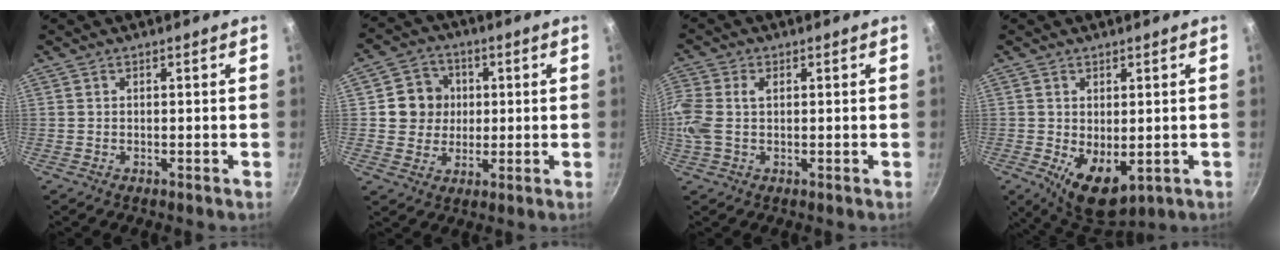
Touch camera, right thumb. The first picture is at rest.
{"total": 8.3, "force": [1.2, 7.8, 2.6], "torque": [-0.006, 0.008, 0.014]}
{"total": 7.2, "force": [0.7, 4.5, 5.6], "torque": [-0.125, 0.011, 0.007]}
{"total": 9.0, "force": [-1.2, 5.2, 7.3], "torque": [-0.095, -0.017, -0.003]}